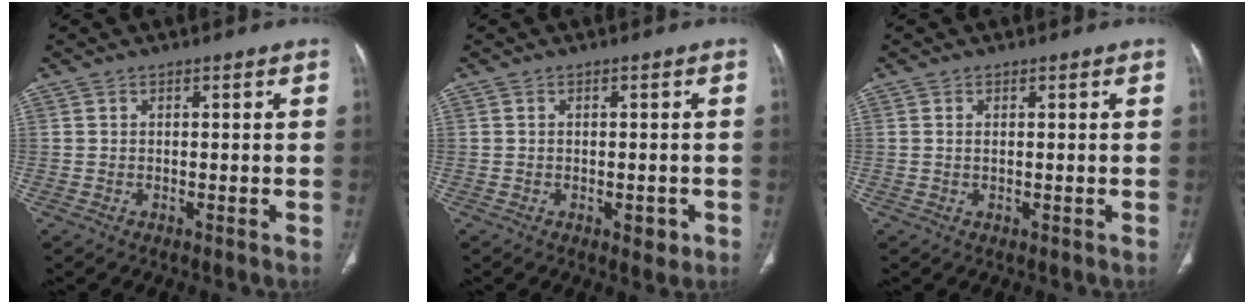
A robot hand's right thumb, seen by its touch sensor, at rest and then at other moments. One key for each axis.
{"total": 2.8, "fx": -1.3, "fy": 1.8, "fz": 1.7, "tx": -0.006, "ty": 0.006, "tz": -0.012}
{"total": 0.5, "fx": 0.1, "fy": 0.2, "fz": 0.5, "tx": -0.017, "ty": 0.002, "tz": 0.004}